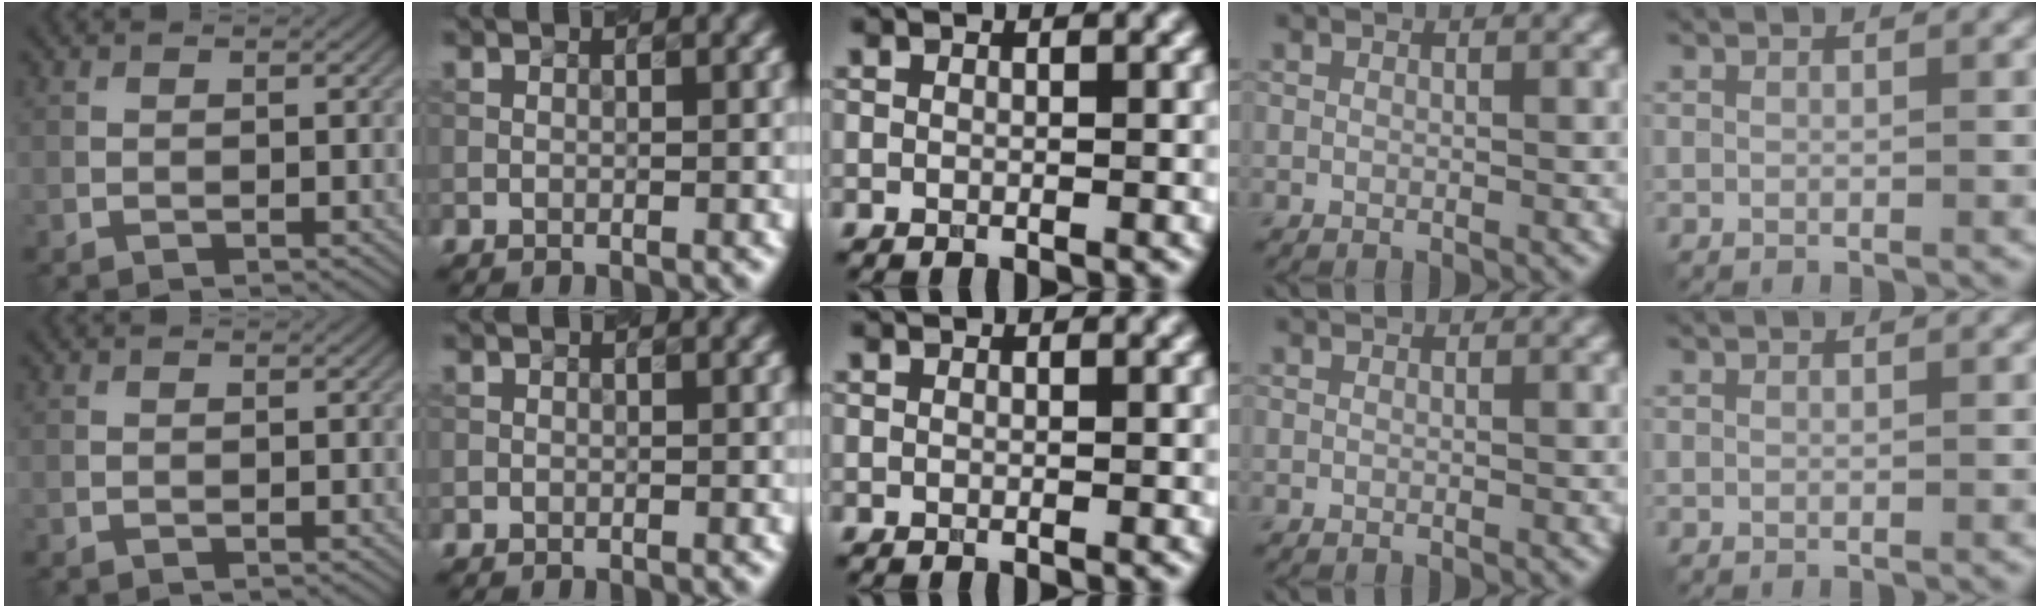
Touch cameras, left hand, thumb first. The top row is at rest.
{}